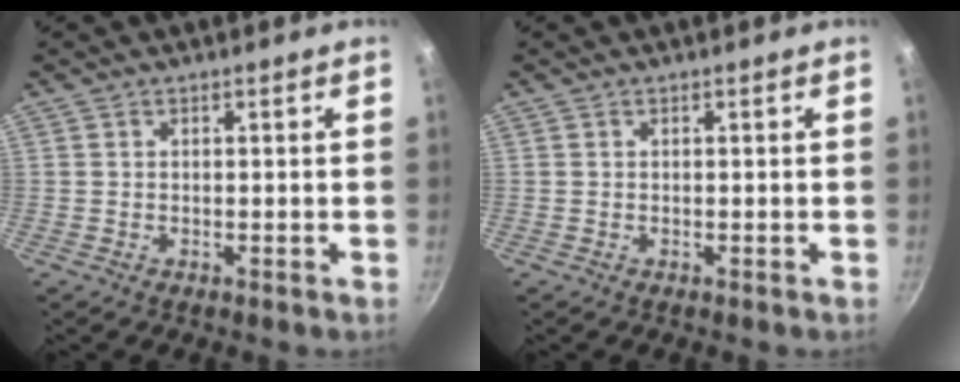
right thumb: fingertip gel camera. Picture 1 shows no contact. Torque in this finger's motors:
{"motor_torque": [0.00, 0.00, 0.00, 0.00, 0.00]}